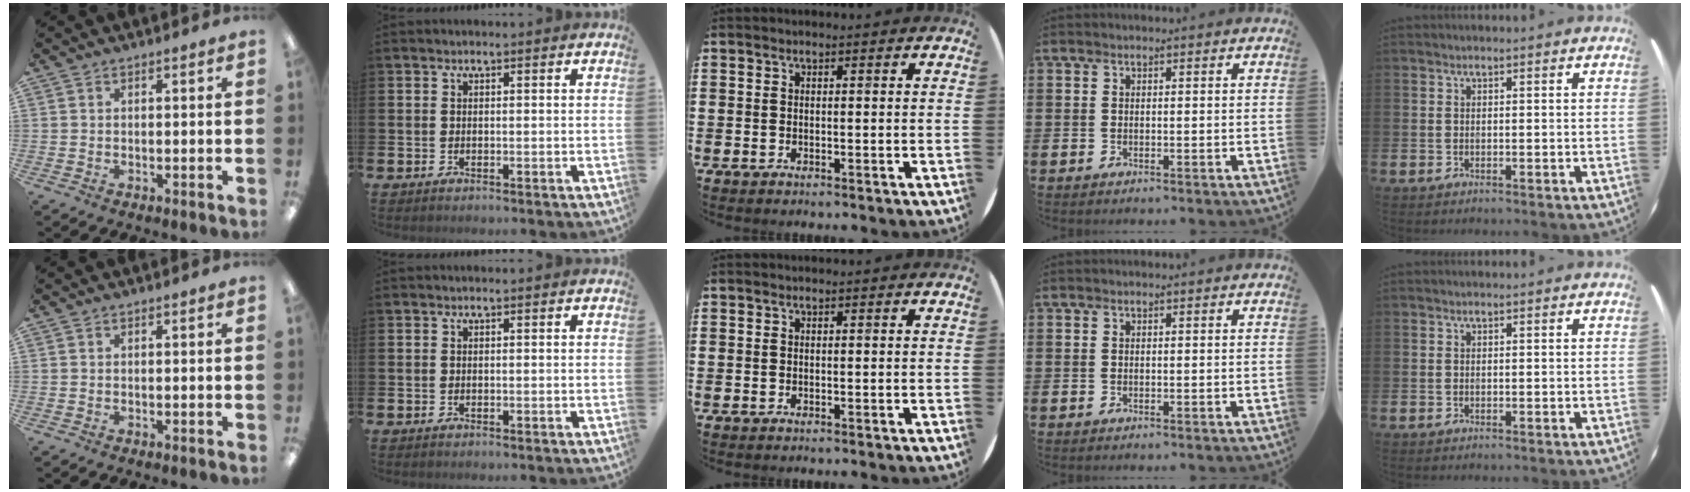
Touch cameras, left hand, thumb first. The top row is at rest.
{}